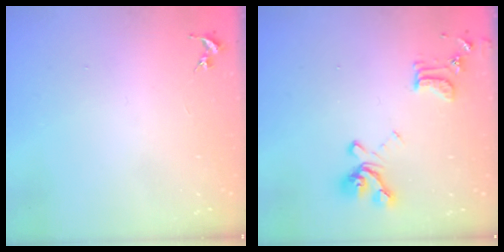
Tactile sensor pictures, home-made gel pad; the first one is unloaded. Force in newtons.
{"total": 15.5, "press": 15.4, "slide": 1.5}